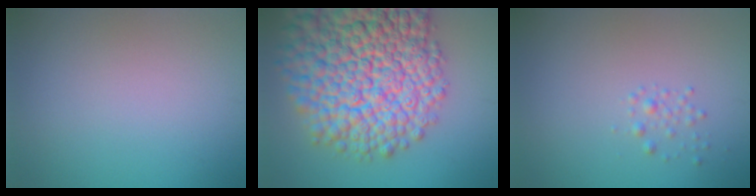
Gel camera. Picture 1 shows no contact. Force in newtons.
{"total": 16.3, "press": 16.3, "slide": 0.7}
{"total": 0.9, "press": 0.9, "slide": 0.1}